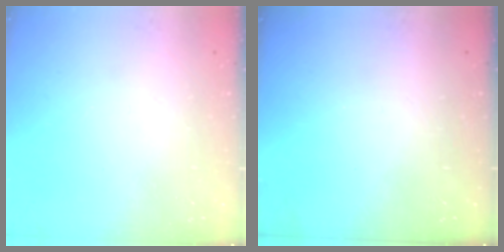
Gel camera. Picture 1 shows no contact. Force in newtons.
{"total": 0.0}